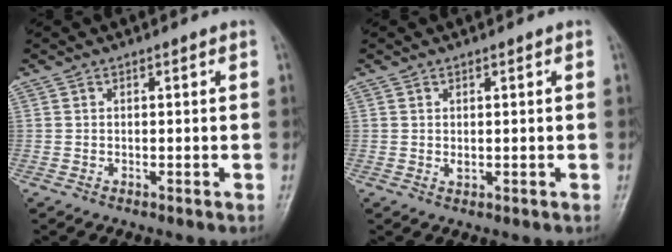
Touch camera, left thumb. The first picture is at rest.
{"total": 1.2, "force": [0.1, 0.6, 1.1], "torque": [-0.018, 0.002, 0.007]}